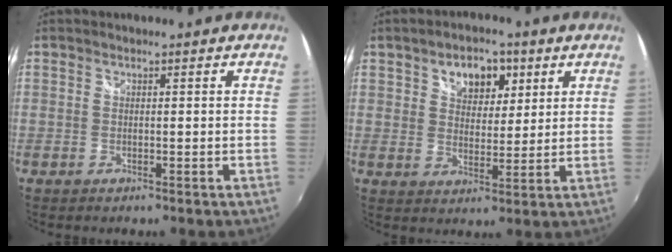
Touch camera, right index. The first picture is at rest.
{"total": 8.0, "force": [3.9, 5.1, 4.7], "torque": [-0.075, 0.017, 0.065]}